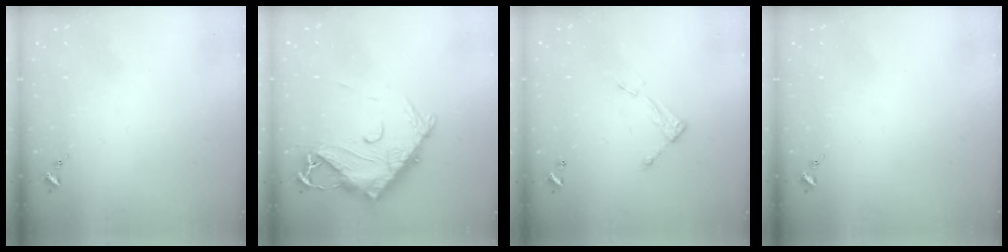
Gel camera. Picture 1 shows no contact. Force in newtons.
{"total": 14.2, "press": 14.2, "slide": 1.4}
{"total": 5.4, "press": 5.4, "slide": 0.3}
{"total": 0.0}